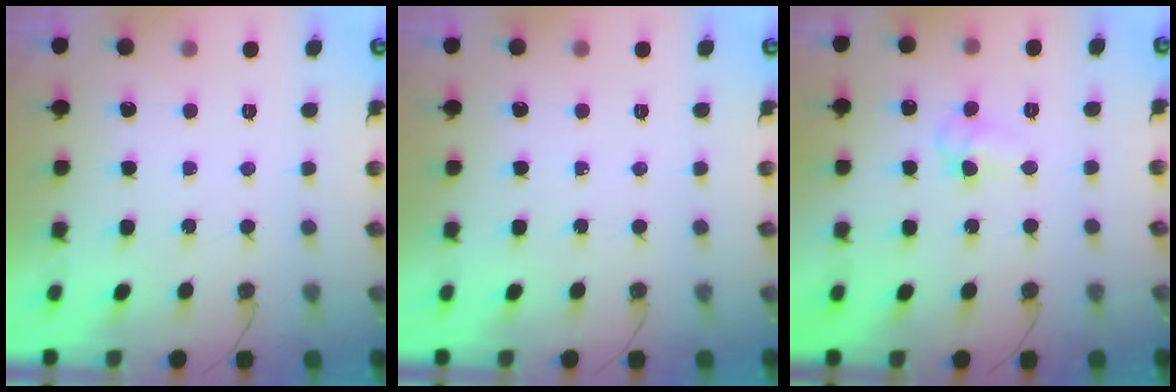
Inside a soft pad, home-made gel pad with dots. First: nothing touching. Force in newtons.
{"total": 0.0}
{"total": 5.8, "press": 4.5, "slide": 3.7}